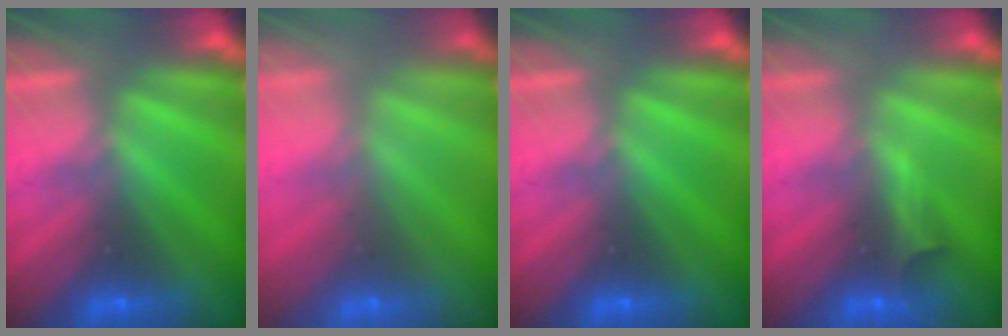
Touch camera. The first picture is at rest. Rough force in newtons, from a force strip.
{"total": 2.3}
{"total": 0.0}
{"total": 2.8}